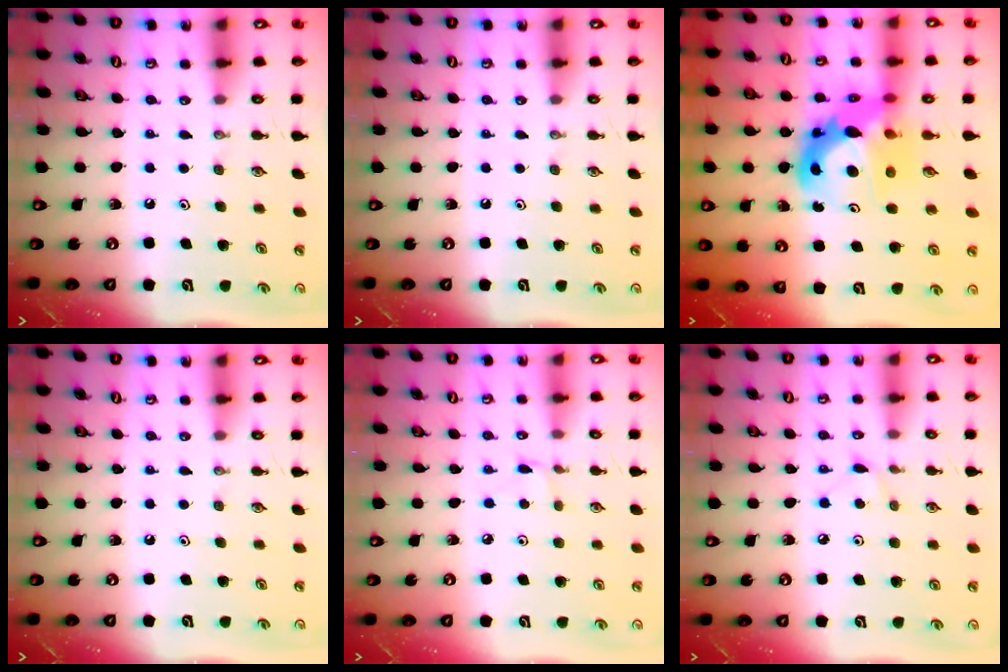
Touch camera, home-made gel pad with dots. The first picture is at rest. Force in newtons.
{"total": 0.0}
{"total": 13.7, "press": 13.6, "slide": 1.1}
{"total": 0.0}
{"total": 1.5, "press": 1.5, "slide": 0.2}
{"total": 3.8, "press": 3.8, "slide": 0.6}